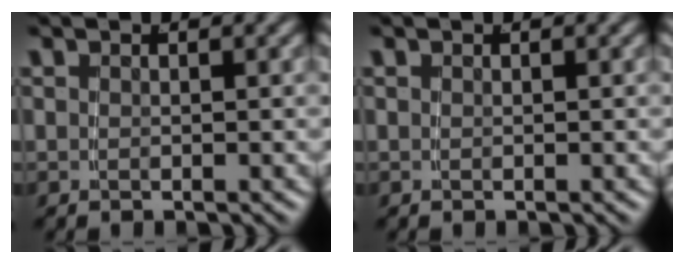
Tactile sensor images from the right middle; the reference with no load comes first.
{"total": 0.0}